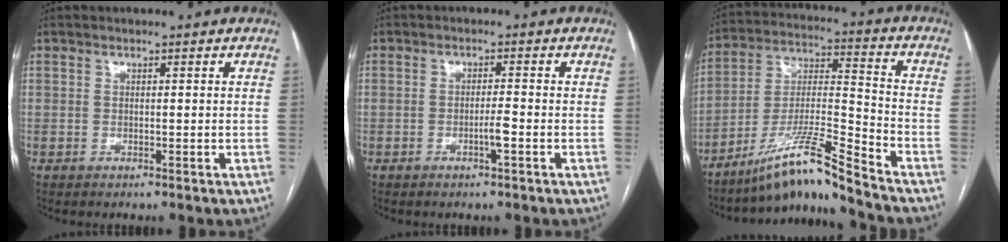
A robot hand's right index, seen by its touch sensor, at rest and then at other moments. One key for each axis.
{"total": 2.1, "fx": -0.9, "fy": 0.0, "fz": 1.9, "tx": -0.034, "ty": 0.000, "tz": -0.016}
{"total": 12.3, "fx": -10.2, "fy": -1.0, "fz": 6.7, "tx": -0.133, "ty": 0.004, "tz": -0.184}